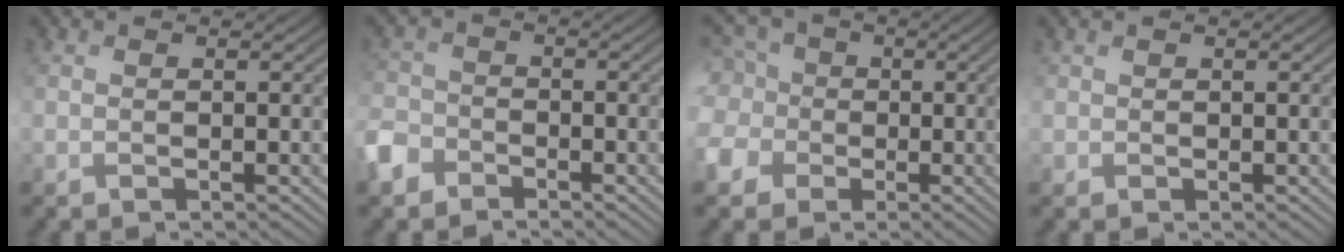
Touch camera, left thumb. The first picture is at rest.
{"total": 4.5, "force": [-3.1, 3.0, 1.4], "torque": [-0.043, -0.002, -0.076]}
{"total": 8.3, "force": [-1.1, 7.4, 3.6], "torque": [-0.132, -0.001, -0.034]}
{"total": 1.0, "force": [0.5, 0.9, 0.0], "torque": [-0.001, -0.001, 0.008]}